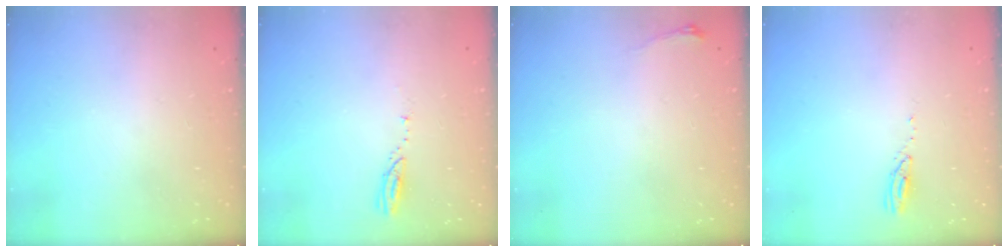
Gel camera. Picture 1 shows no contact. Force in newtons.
{"total": 3.0, "press": 3.0, "slide": 0.1}
{"total": 3.1, "press": 3.0, "slide": 0.9}
{"total": 3.0, "press": 2.9, "slide": 0.3}